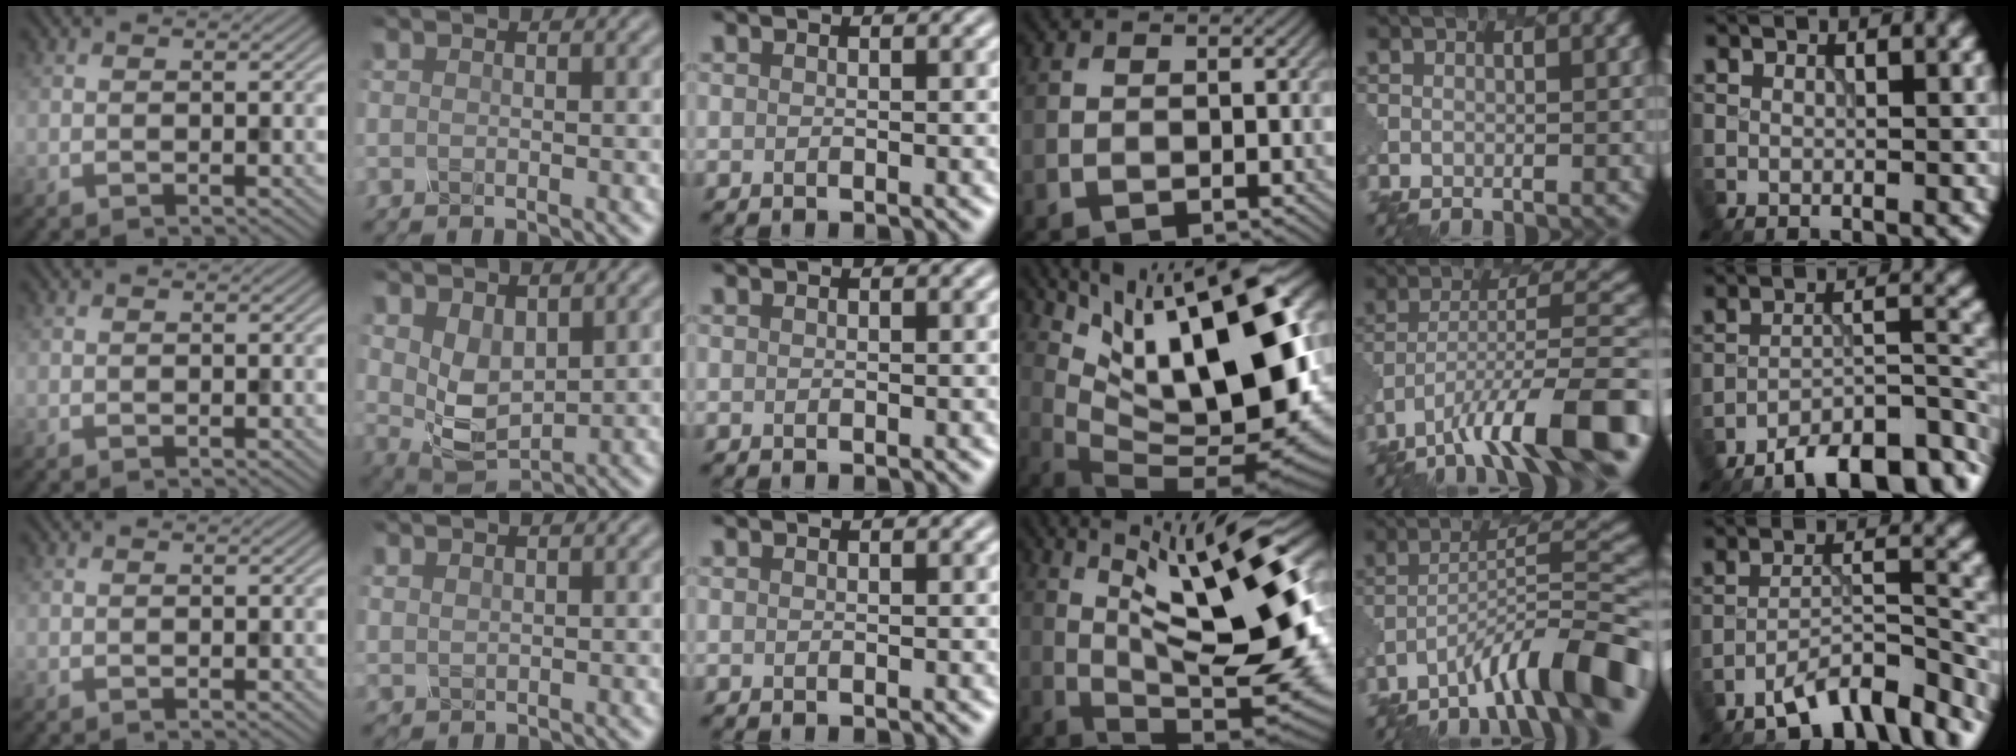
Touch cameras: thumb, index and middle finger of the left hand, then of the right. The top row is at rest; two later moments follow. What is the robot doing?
{"motion": "twist", "object": "rubiks cube"}